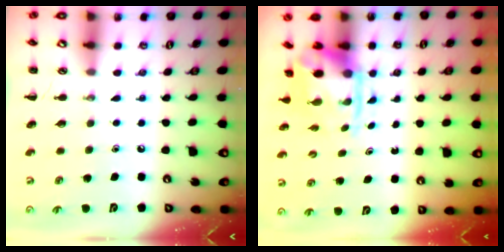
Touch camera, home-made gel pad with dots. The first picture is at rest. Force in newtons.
{"total": 3.7, "press": 3.7, "slide": 0.8}